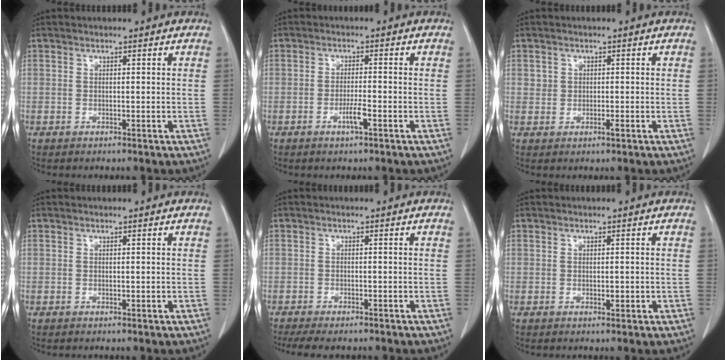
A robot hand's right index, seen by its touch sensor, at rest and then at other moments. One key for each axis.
{"total": 2.6, "fx": -1.2, "fy": 0.0, "fz": 2.4, "tx": -0.043, "ty": -0.002, "tz": -0.024}
{"total": 1.5, "fx": 0.3, "fy": 1.2, "fz": 0.7, "tx": -0.007, "ty": -0.002, "tz": 0.002}
{"total": 0.0}
{"total": 3.6, "fx": -2.9, "fy": 0.5, "fz": 2.1, "tx": -0.031, "ty": -0.006, "tz": -0.050}
{"total": 1.1, "fx": 0.0, "fy": 0.6, "fz": 0.9, "tx": -0.007, "ty": -0.001, "tz": 0.000}